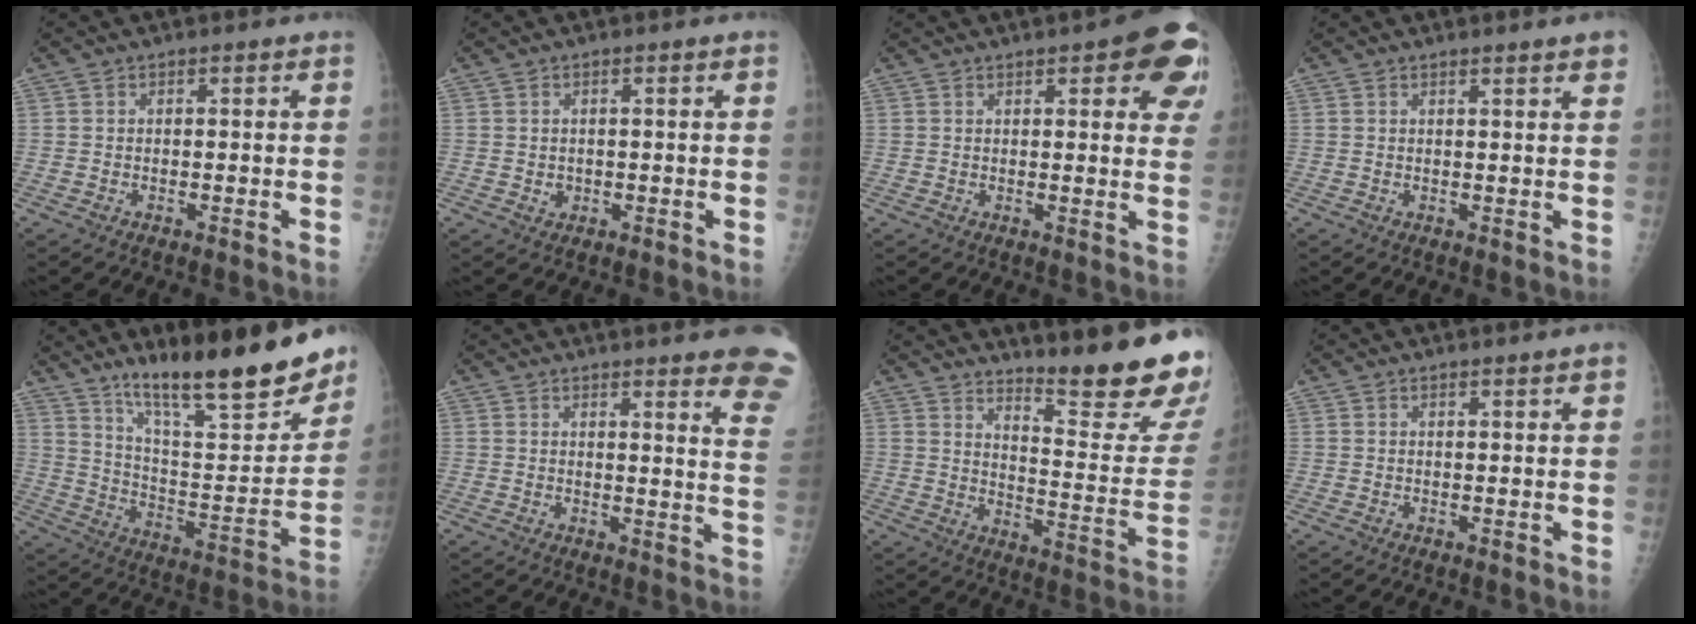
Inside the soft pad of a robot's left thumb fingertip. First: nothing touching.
{"total": 1.3, "force": [0.0, 1.2, 0.5], "torque": [-0.005, 0.000, 0.006]}
{"total": 12.8, "force": [5.8, 4.3, 10.5], "torque": [-0.089, -0.015, 0.060]}
{"total": 2.7, "force": [2.1, 0.0, 1.6], "torque": [-0.017, -0.007, 0.025]}
{"total": 23.8, "force": [17.2, 5.0, 15.6], "torque": [-0.204, -0.094, 0.279]}
{"total": 15.0, "force": [12.8, 1.1, 7.8], "torque": [-0.067, -0.098, 0.127]}
{"total": 20.9, "force": [16.7, 2.5, 12.4], "torque": [-0.152, -0.161, 0.229]}
{"total": 1.5, "force": [1.2, -0.2, 1.0], "torque": [-0.009, -0.003, 0.018]}